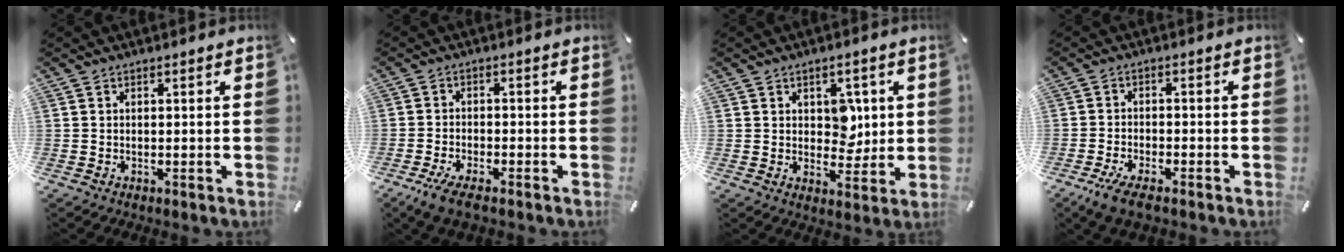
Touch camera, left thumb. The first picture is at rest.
{"total": 5.1, "force": [-3.6, 1.5, 3.2], "torque": [-0.076, 0.007, -0.069]}
{"total": 7.1, "force": [1.6, 5.5, 4.2], "torque": [-0.046, -0.005, 0.022]}
{"total": 5.7, "force": [-3.8, 1.3, 4.0], "torque": [-0.094, 0.000, -0.073]}